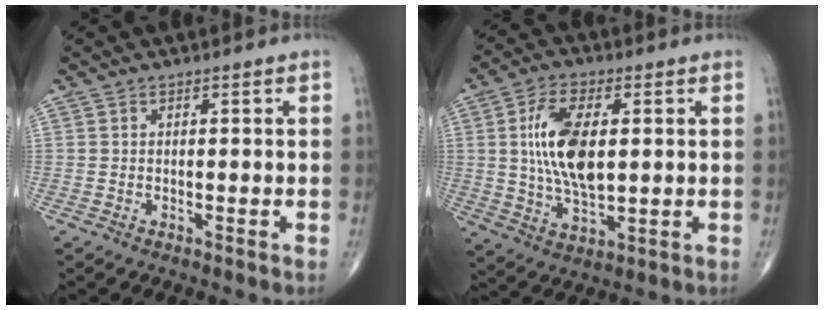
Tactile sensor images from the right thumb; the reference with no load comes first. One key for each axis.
{"total": 13.3, "fx": 1.8, "fy": 6.5, "fz": 11.4, "tx": -0.214, "ty": -0.008, "tz": 0.037}